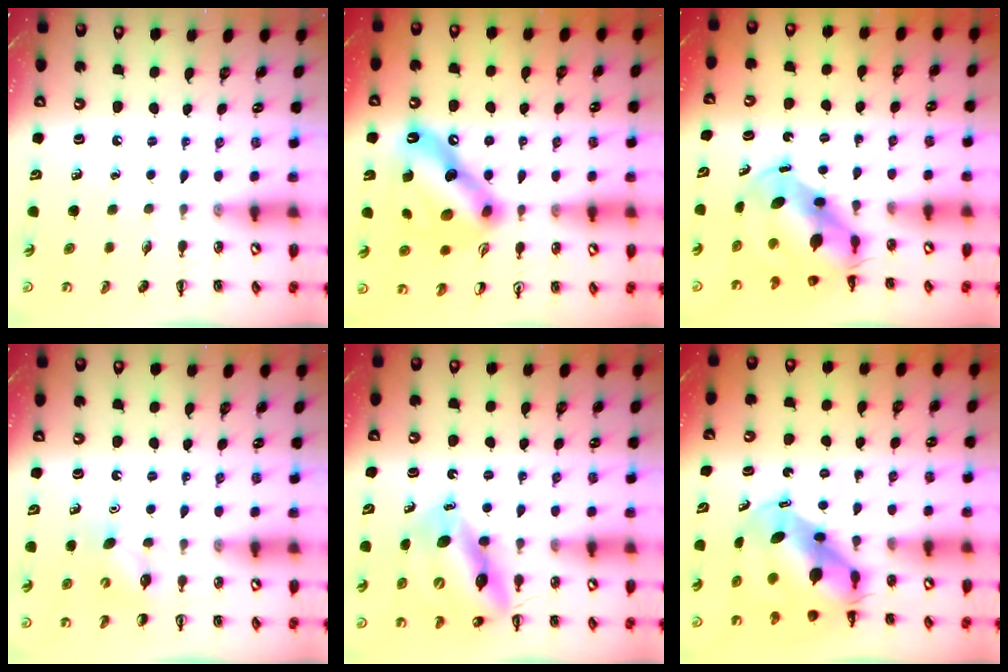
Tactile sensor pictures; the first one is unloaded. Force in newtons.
{"total": 17.0, "press": 17.0, "slide": 1.2}
{"total": 7.3, "press": 7.1, "slide": 2.0}
{"total": 4.0, "press": 3.9, "slide": 0.9}
{"total": 12.8, "press": 12.4, "slide": 3.4}
{"total": 7.3, "press": 7.0, "slide": 2.1}